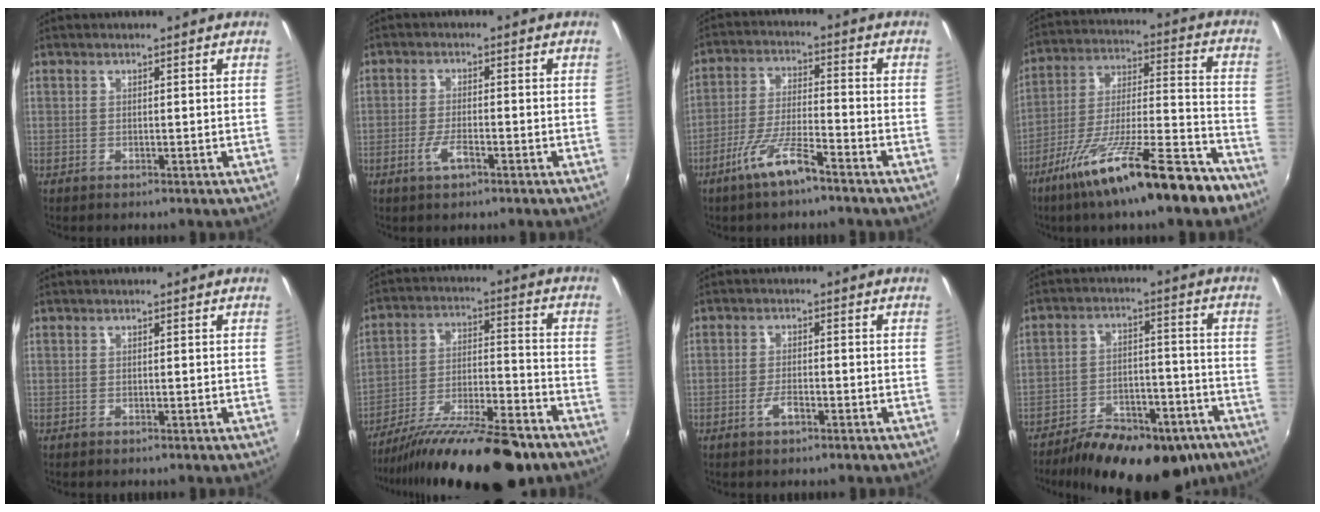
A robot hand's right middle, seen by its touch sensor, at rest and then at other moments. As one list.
[{"total": 3.8, "force": [-2.1, 1.0, 3.0], "torque": [-0.068, -0.004, -0.040]}, {"total": 8.9, "force": [-6.0, 1.3, 6.5], "torque": [-0.132, -0.006, -0.110]}, {"total": 21.7, "force": [-14.6, 3.3, 15.7], "torque": [-0.259, -0.028, -0.235]}, {"total": 0.0}, {"total": 22.8, "force": [-17.7, 4.9, 13.6], "torque": [-0.237, -0.047, -0.273]}, {"total": 2.7, "force": [-1.6, 0.9, 2.0], "torque": [-0.046, -0.001, -0.031]}, {"total": 21.3, "force": [-15.6, 8.9, 11.5], "torque": [-0.197, -0.009, -0.210]}]